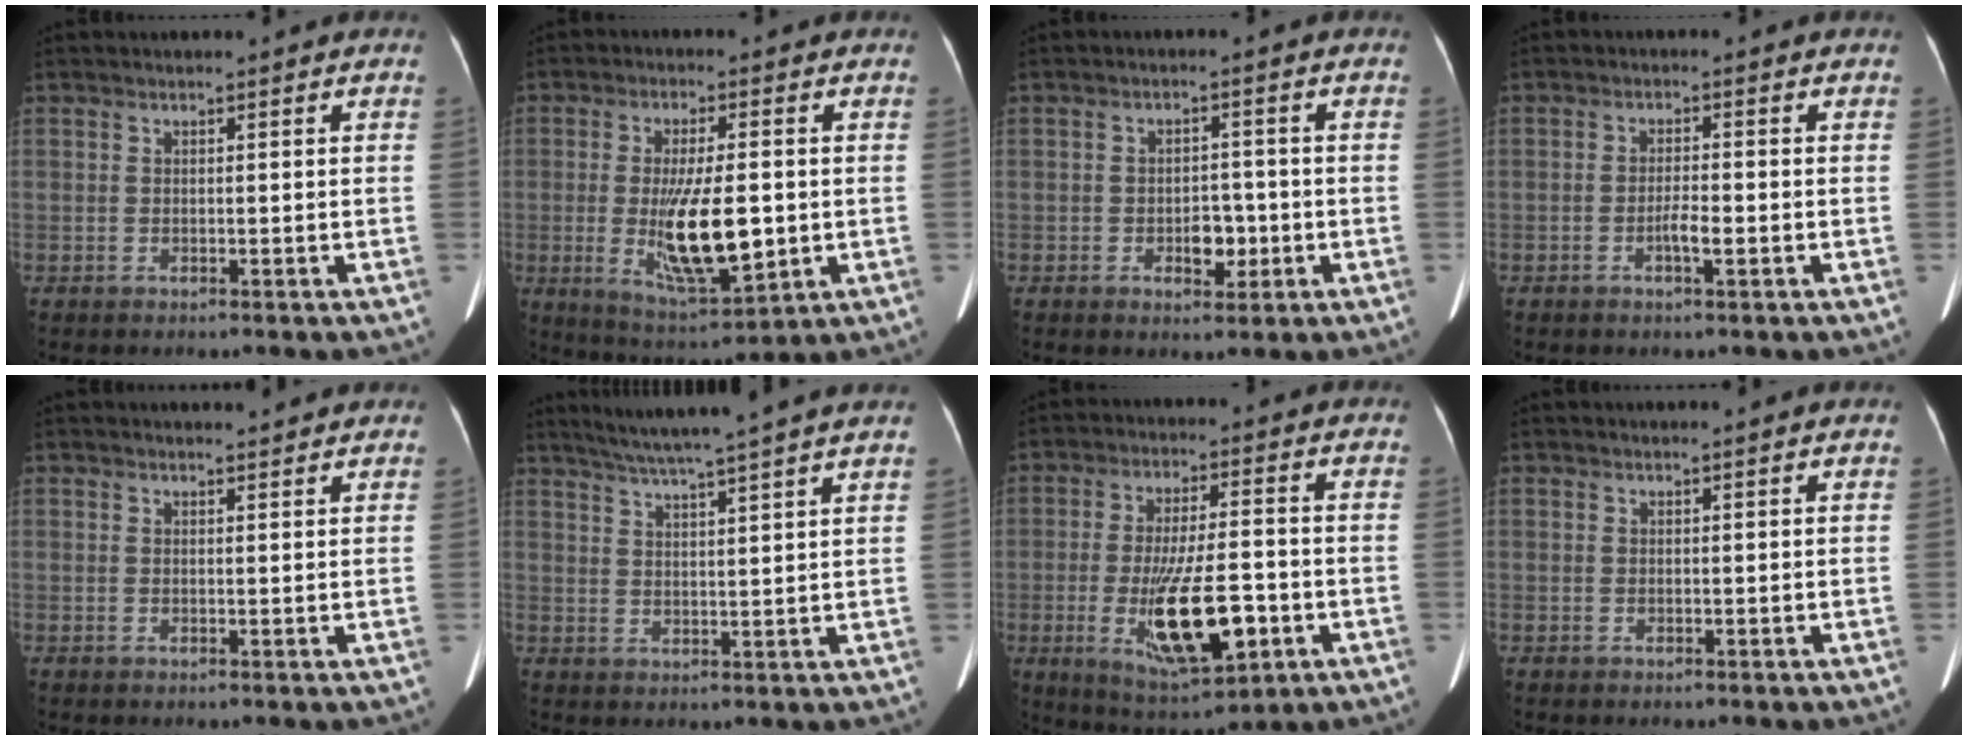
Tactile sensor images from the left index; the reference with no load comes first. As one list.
[{"total": 11.9, "force": [-1.2, 3.3, 11.4], "torque": [-0.210, -0.020, -0.009]}, {"total": 3.8, "force": [-1.2, 2.3, 2.8], "torque": [-0.039, 0.003, -0.013]}, {"total": 2.5, "force": [-0.9, 0.4, 2.2], "torque": [-0.041, 0.001, -0.017]}, {"total": 3.1, "force": [3.0, 0.4, 0.6], "torque": [-0.013, 0.006, 0.035]}, {"total": 12.2, "force": [10.3, -1.6, 6.3], "torque": [-0.106, 0.013, 0.141]}, {"total": 13.5, "force": [-3.7, 3.7, 12.5], "torque": [-0.227, -0.018, -0.050]}, {"total": 1.4, "force": [1.3, -0.1, 0.5], "torque": [-0.012, 0.011, 0.019]}]